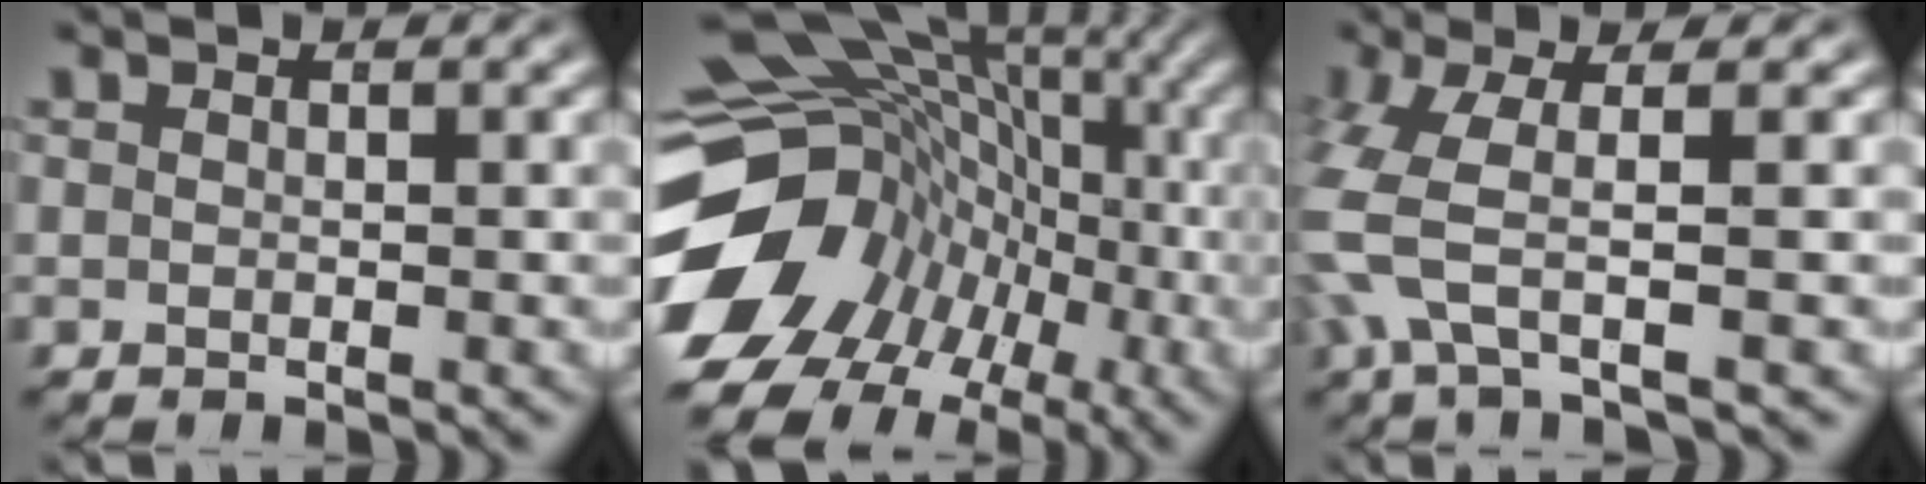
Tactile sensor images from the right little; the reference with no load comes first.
{"total": 20.2, "force": [-2.1, 16.6, 11.3], "torque": [-0.215, -0.074, -0.018]}
{"total": 5.3, "force": [0.7, 2.2, 4.7], "torque": [-0.119, -0.003, 0.011]}